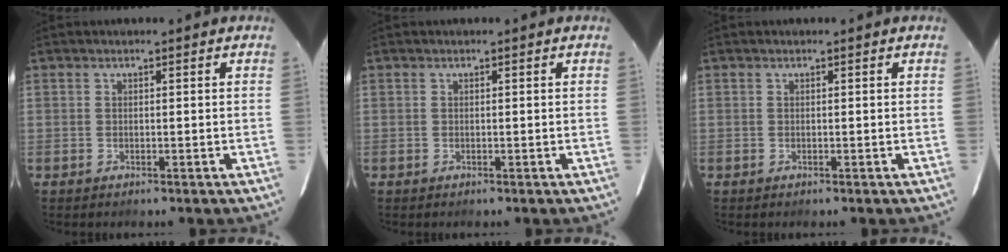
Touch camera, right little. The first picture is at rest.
{"total": 0.0}
{"total": 0.0}